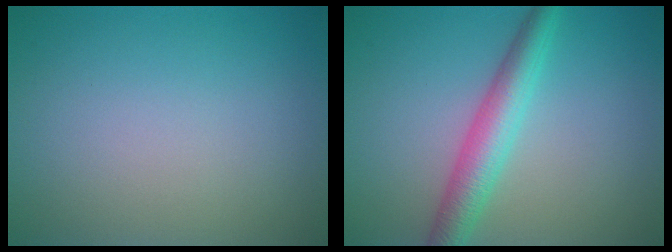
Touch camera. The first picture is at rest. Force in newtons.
{"total": 4.2, "press": 4.2, "slide": 0.1}